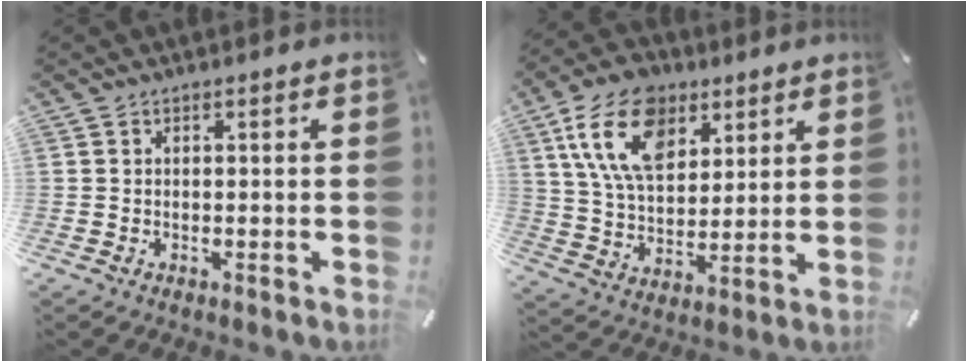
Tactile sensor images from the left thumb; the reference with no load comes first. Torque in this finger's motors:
{"motor_torque": [0.76, 0.49, 1.45, -1.32, 0.55]}